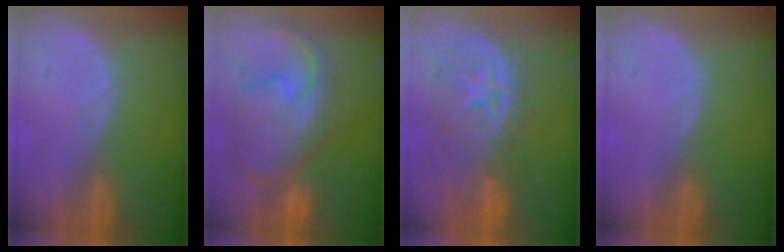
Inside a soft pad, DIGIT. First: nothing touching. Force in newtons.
{"total": 12.0, "press": 10.4, "slide": 6.0}
{"total": 11.2, "press": 9.8, "slide": 5.3}
{"total": 0.0}